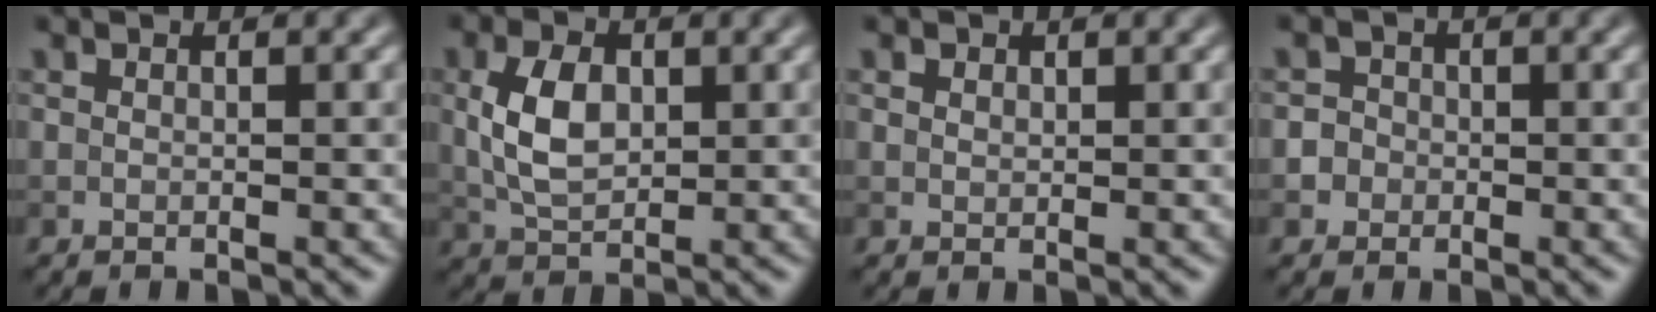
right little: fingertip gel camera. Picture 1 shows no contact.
{"total": 4.8, "force": [0.6, 2.9, 3.8], "torque": [-0.082, 0.003, 0.012]}
{"total": 1.2, "force": [0.8, 0.8, 0.4], "torque": [-0.009, -0.001, 0.009]}
{"total": 2.7, "force": [-0.2, 2.6, 0.8], "torque": [0.013, 0.019, -0.026]}